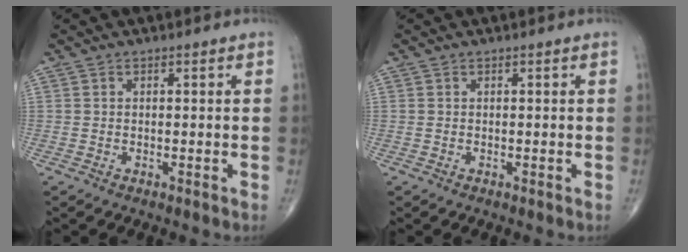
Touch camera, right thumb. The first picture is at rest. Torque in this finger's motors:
{"motor_torque": [-0.23, 0.04, -0.04, 0.27, -0.02]}